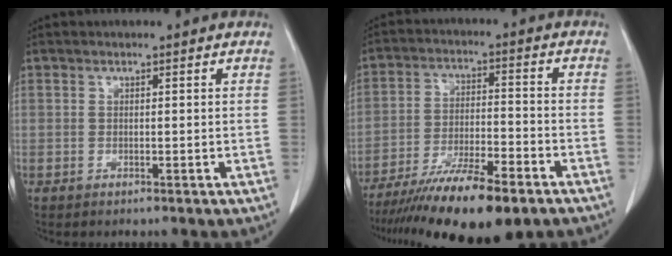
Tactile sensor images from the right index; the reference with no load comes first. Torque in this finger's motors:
{"motor_torque": [1.09, -1.04, 1.04, 0.21]}